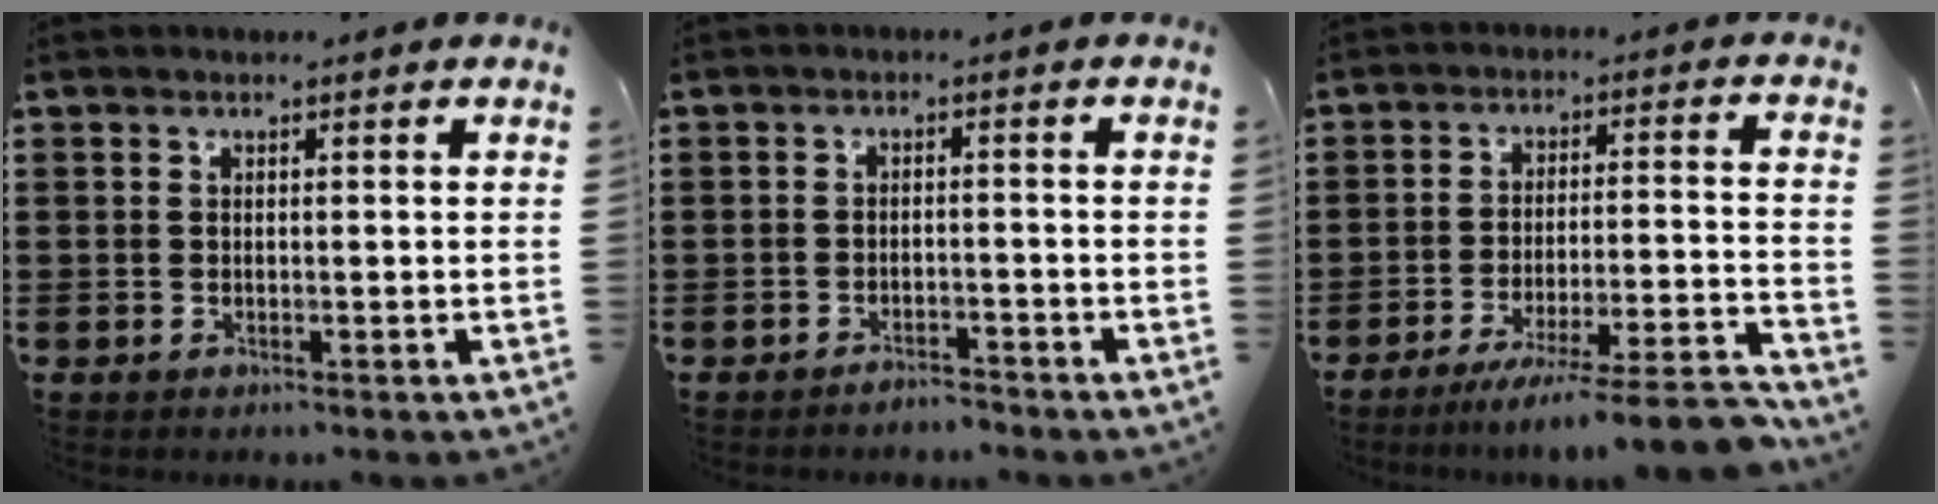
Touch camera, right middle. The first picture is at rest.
{"total": 2.1, "force": [-2.0, 0.1, 0.0], "torque": [-0.008, 0.000, -0.043]}
{"total": 8.4, "force": [-7.2, -0.2, 4.2], "torque": [-0.054, 0.000, -0.129]}